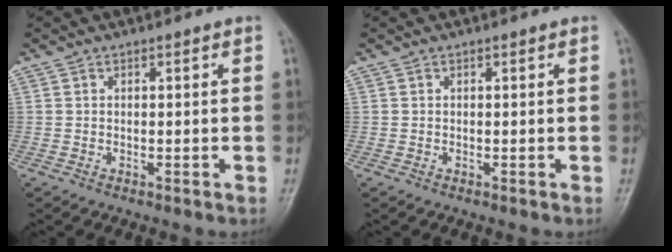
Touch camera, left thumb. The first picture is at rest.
{"total": 0.0}